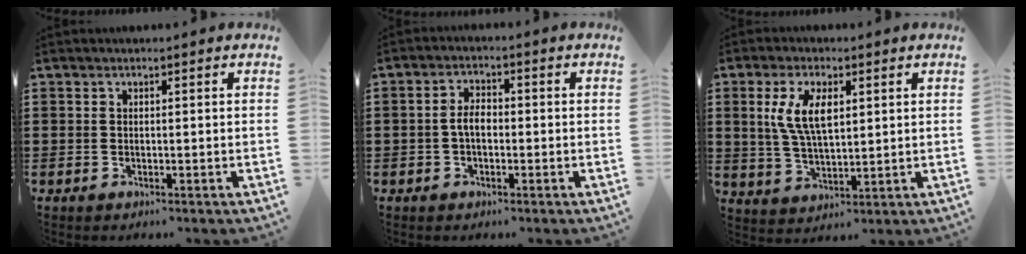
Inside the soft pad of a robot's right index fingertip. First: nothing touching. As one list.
[{"total": 2.8, "force": [-0.4, 1.3, 2.5], "torque": [-0.054, 0.001, -0.009]}, {"total": 7.0, "force": [2.2, 3.0, 5.9], "torque": [-0.130, 0.007, 0.037]}]